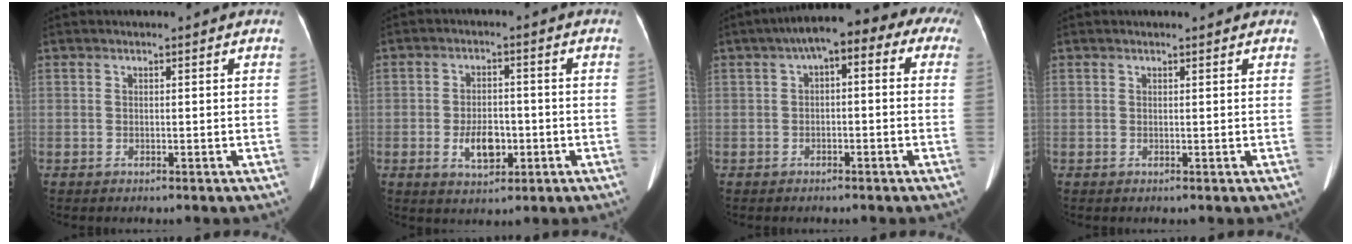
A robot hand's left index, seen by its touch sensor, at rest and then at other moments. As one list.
[{"total": 5.7, "force": [-1.7, 3.2, 4.4], "torque": [-0.084, 0.001, -0.021]}, {"total": 9.9, "force": [3.4, 4.8, 8.0], "torque": [-0.093, 0.055, 0.031]}, {"total": 0.6, "force": [0.6, 0.0, 0.1], "torque": [-0.009, -0.002, 0.007]}]